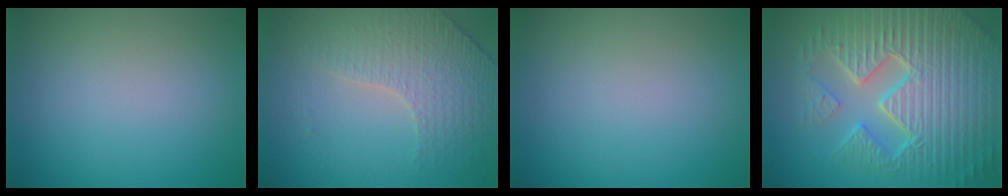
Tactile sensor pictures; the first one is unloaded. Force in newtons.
{"total": 4.1, "press": 3.1, "slide": 2.7}
{"total": 0.0}
{"total": 10.7, "press": 7.0, "slide": 8.1}